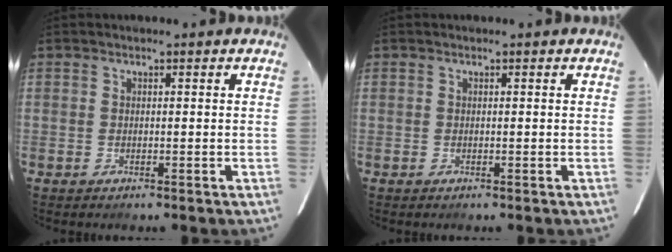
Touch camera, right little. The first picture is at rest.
{"total": 0.0}